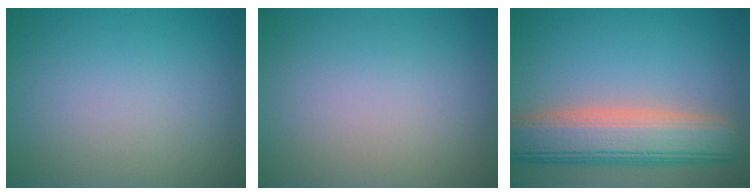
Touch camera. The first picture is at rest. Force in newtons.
{"total": 0.0}
{"total": 8.4, "press": 8.4, "slide": 0.9}